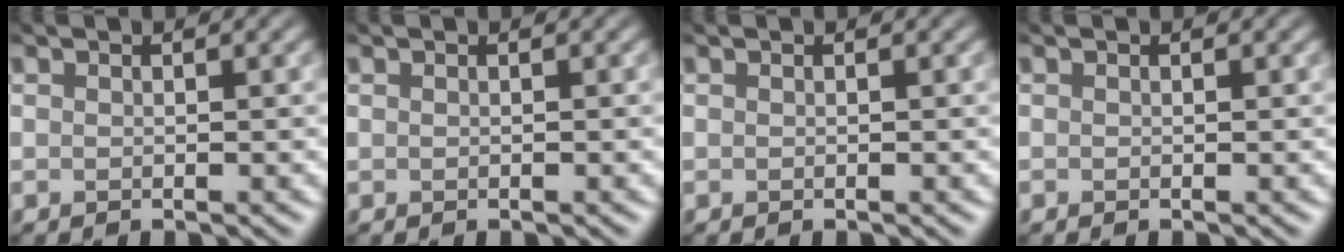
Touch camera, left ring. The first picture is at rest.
{"total": 0.0}
{"total": 0.0}
{"total": 0.0}